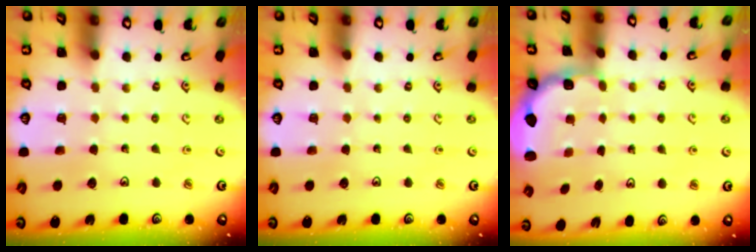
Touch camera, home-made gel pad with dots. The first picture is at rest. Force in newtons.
{"total": 0.0}
{"total": 3.0, "press": 2.2, "slide": 2.0}